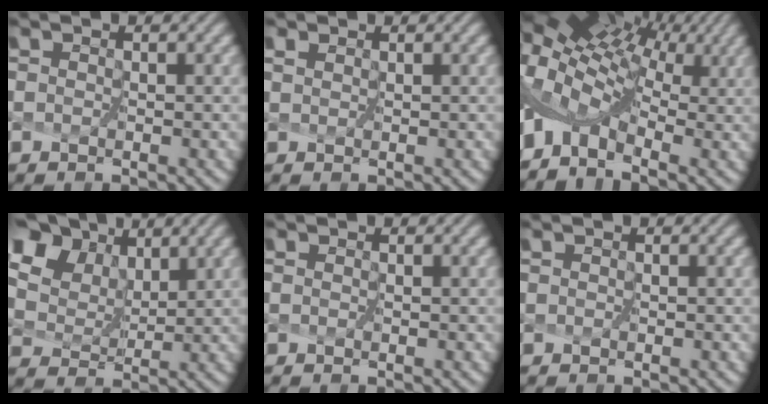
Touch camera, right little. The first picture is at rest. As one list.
[{"total": 0.8, "force": [0.7, 0.3, 0.3], "torque": [-0.006, 0.002, 0.008]}, {"total": 10.8, "force": [2.4, 7.0, 7.9], "torque": [-0.176, -0.008, 0.067]}, {"total": 12.6, "force": [7.6, 8.2, 5.9], "torque": [-0.153, 0.024, 0.162]}, {"total": 0.0}, {"total": 0.0}]